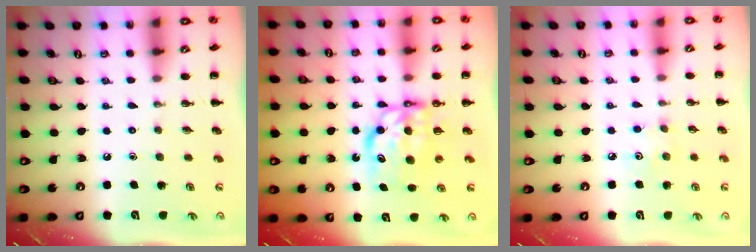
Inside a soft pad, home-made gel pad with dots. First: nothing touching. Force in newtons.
{"total": 7.5, "press": 7.3, "slide": 1.4}
{"total": 3.5, "press": 3.4, "slide": 0.9}